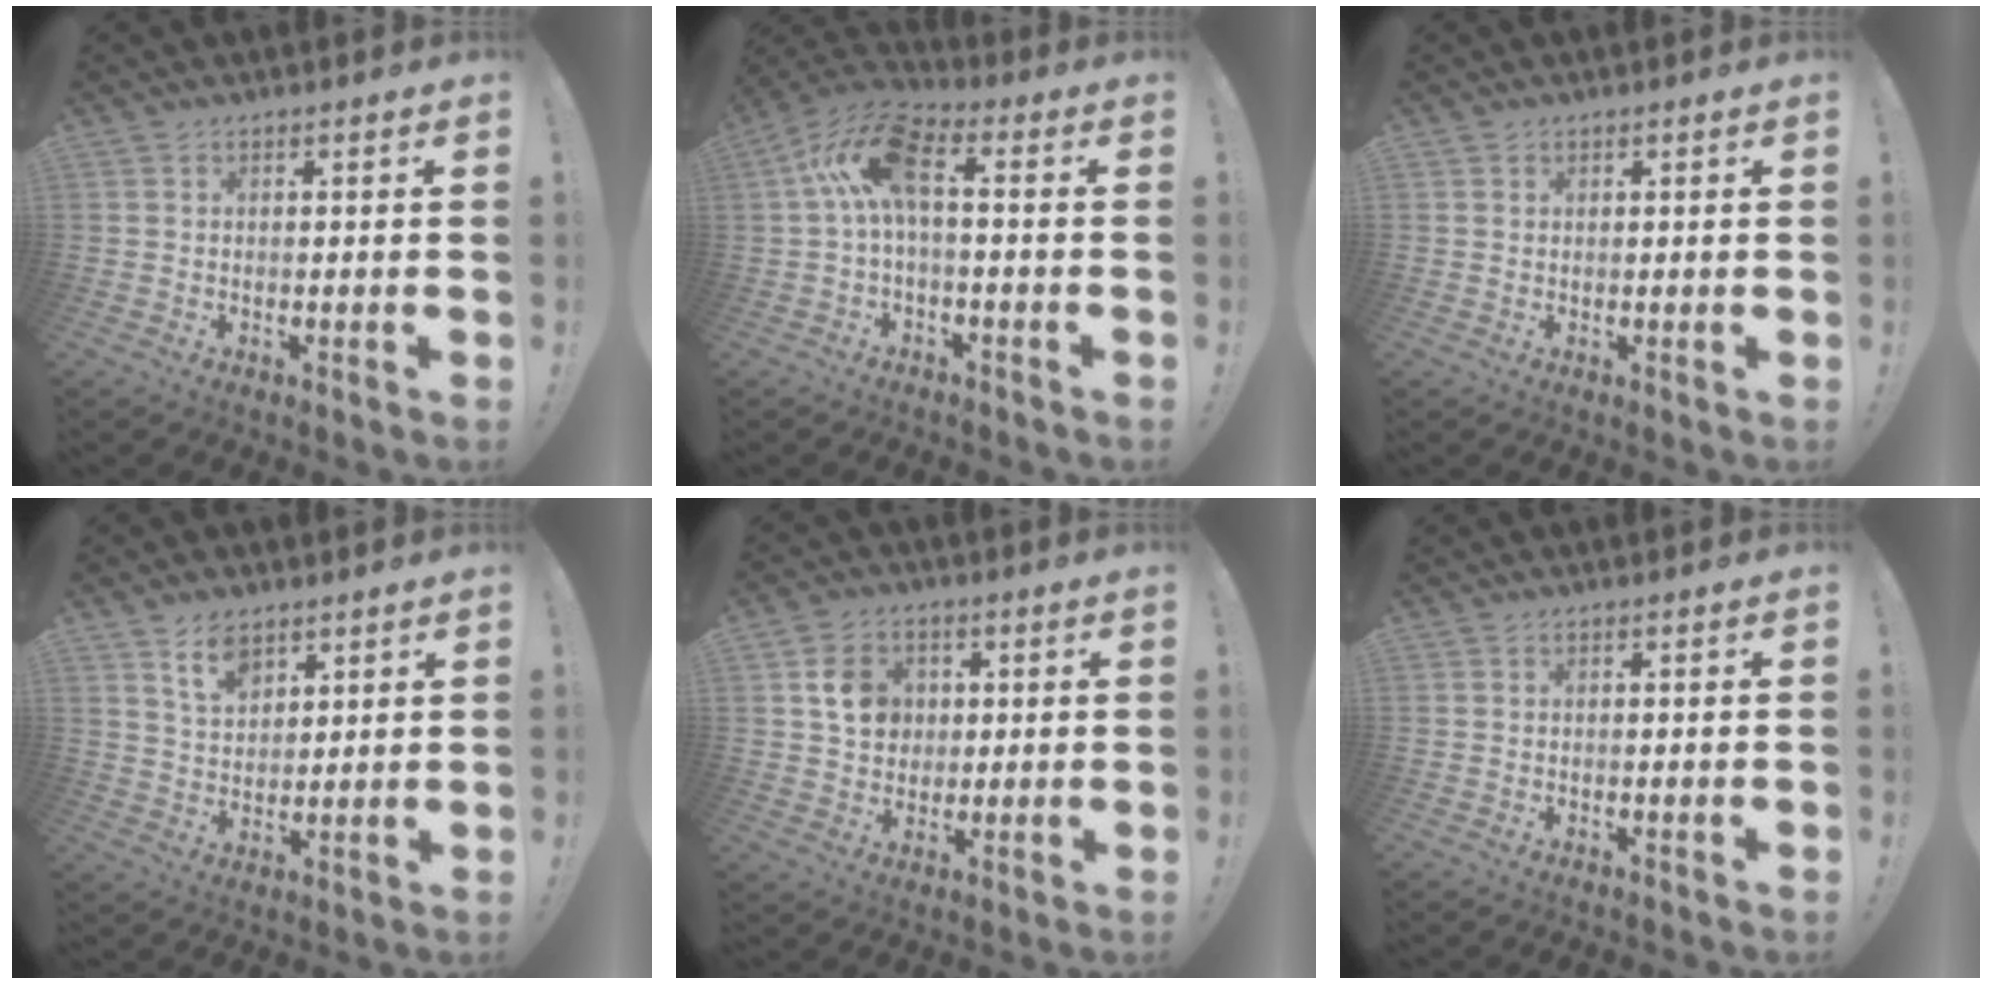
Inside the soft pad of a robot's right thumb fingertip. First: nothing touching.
{"total": 11.9, "force": [1.1, 5.2, 10.6], "torque": [-0.209, 0.011, 0.020]}
{"total": 0.7, "force": [0.5, 0.3, 0.1], "torque": [0.006, -0.003, 0.010]}
{"total": 8.5, "force": [5.9, 4.9, 3.7], "torque": [-0.057, -0.032, 0.110]}
{"total": 9.2, "force": [2.5, 8.1, 3.7], "torque": [-0.038, -0.003, 0.051]}
{"total": 0.0}